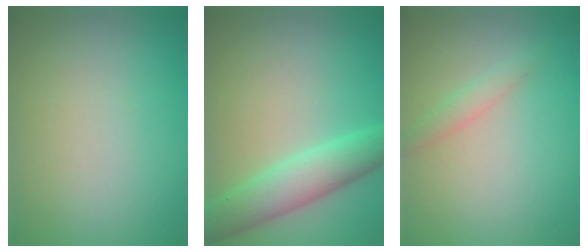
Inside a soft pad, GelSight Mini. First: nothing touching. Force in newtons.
{"total": 4.9, "press": 4.9, "slide": 0.2}
{"total": 1.3, "press": 1.3, "slide": 0.0}